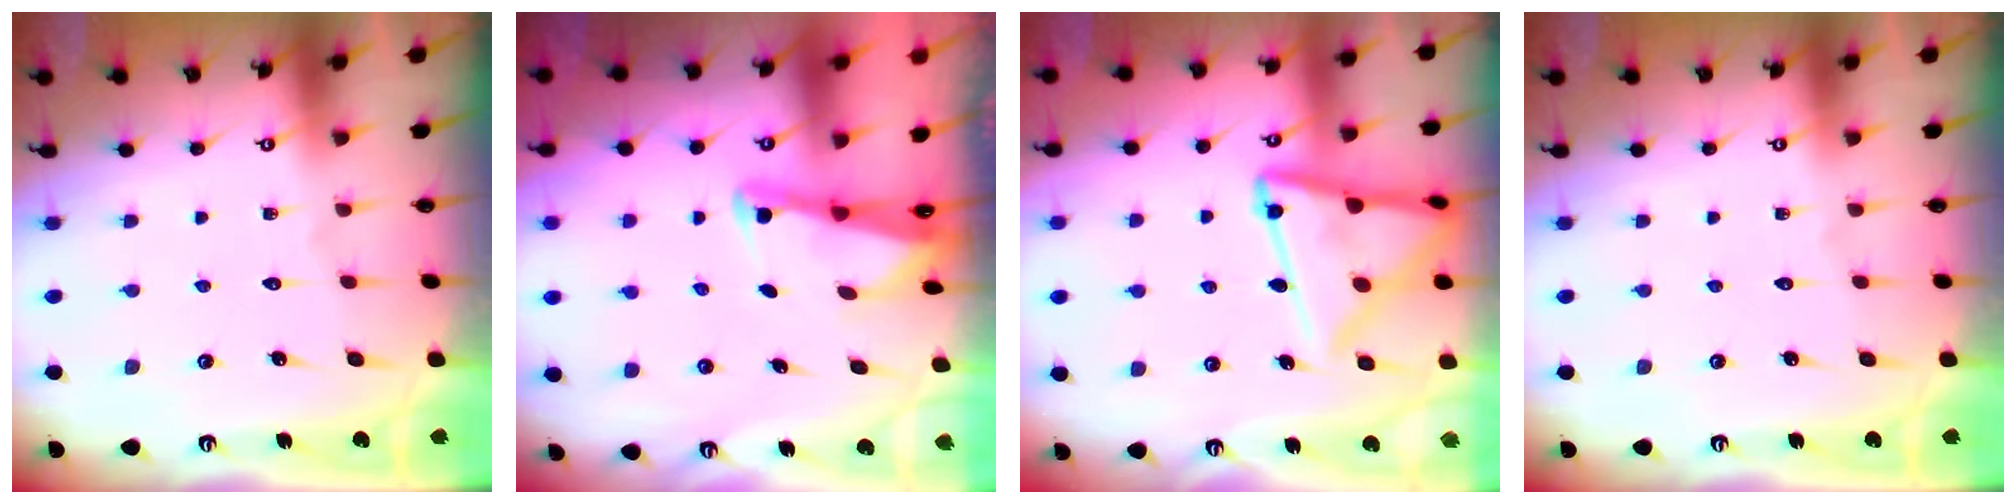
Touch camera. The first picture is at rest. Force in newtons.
{"total": 2.6, "press": 2.6, "slide": 0.2}
{"total": 15.2, "press": 15.1, "slide": 1.3}
{"total": 0.0}